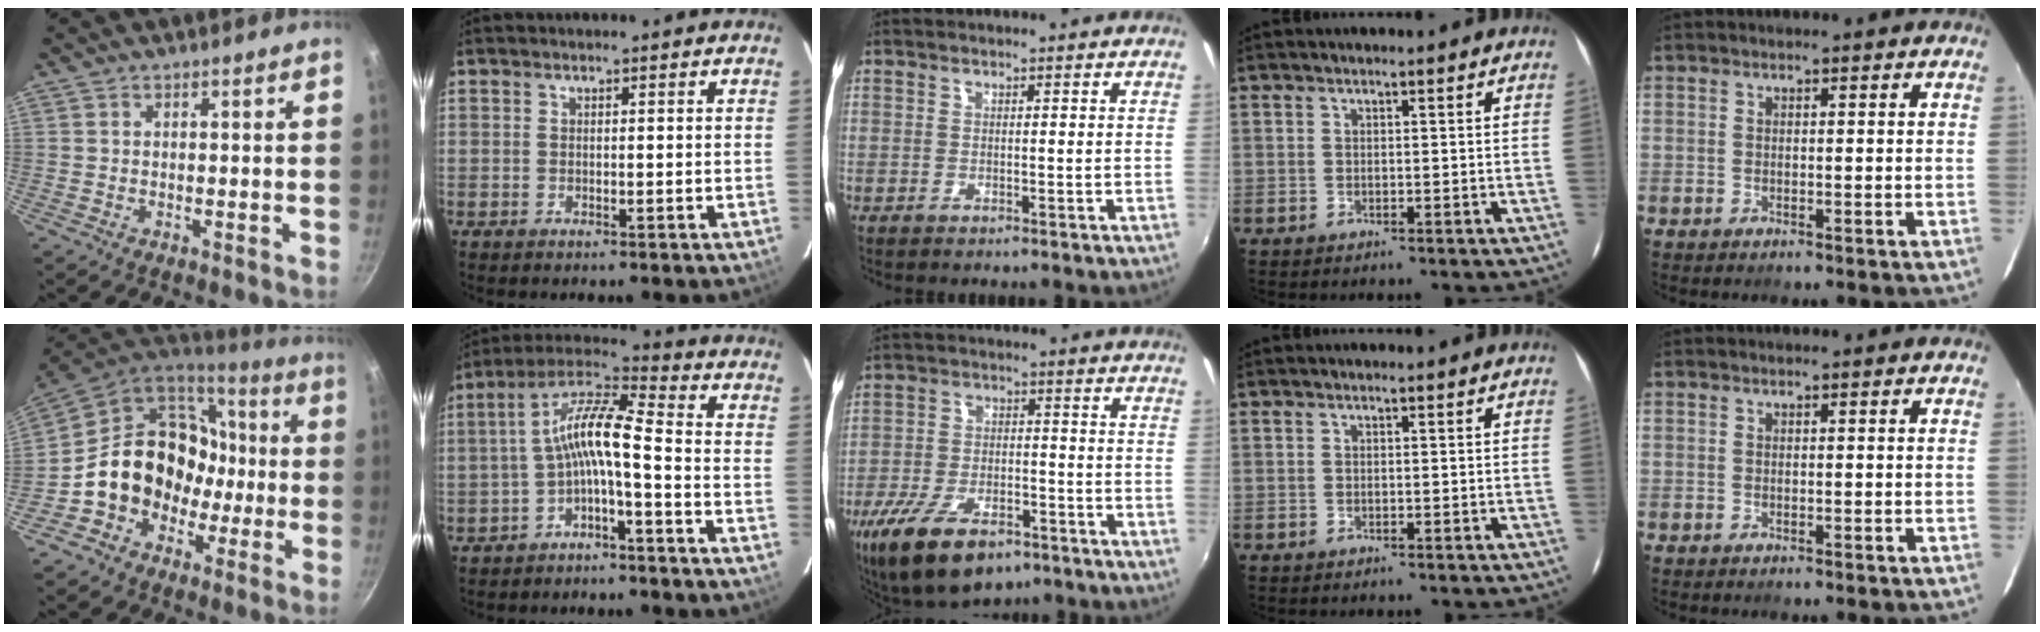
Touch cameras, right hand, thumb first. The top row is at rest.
{"thumb": {"total": 18.9, "force": [-2.3, 15.9, 10.0], "torque": [-0.123, 0.065, -0.027]}, "index": {"total": 9.1, "force": [-2.8, 1.4, 8.6], "torque": [-0.190, 0.024, -0.055]}, "middle": {"total": 15.5, "force": [-10.2, 6.5, 9.6], "torque": [-0.205, -0.032, -0.176]}}